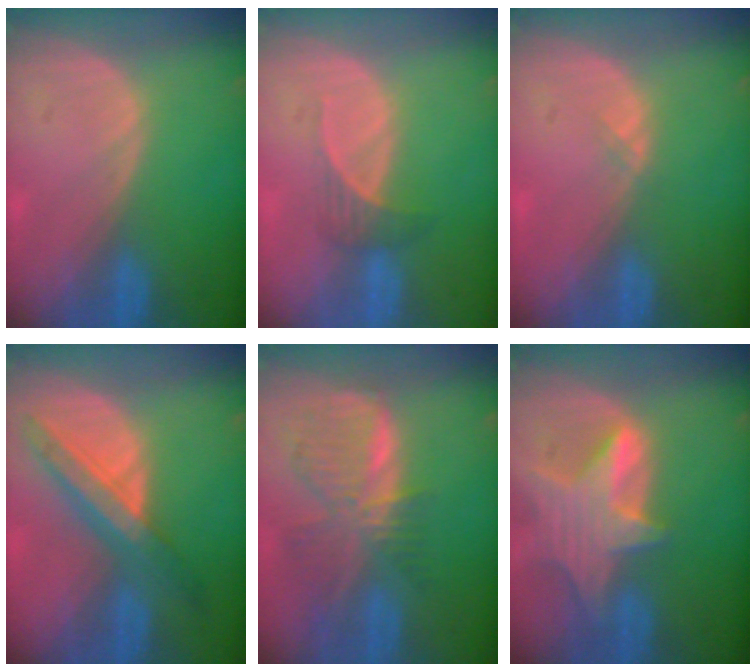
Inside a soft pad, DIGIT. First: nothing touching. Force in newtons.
{"total": 2.5, "press": 2.3, "slide": 0.9}
{"total": 0.8, "press": 0.5, "slide": 0.6}
{"total": 7.6, "press": 7.0, "slide": 2.8}
{"total": 8.7, "press": 7.5, "slide": 4.3}
{"total": 8.5, "press": 7.5, "slide": 3.9}